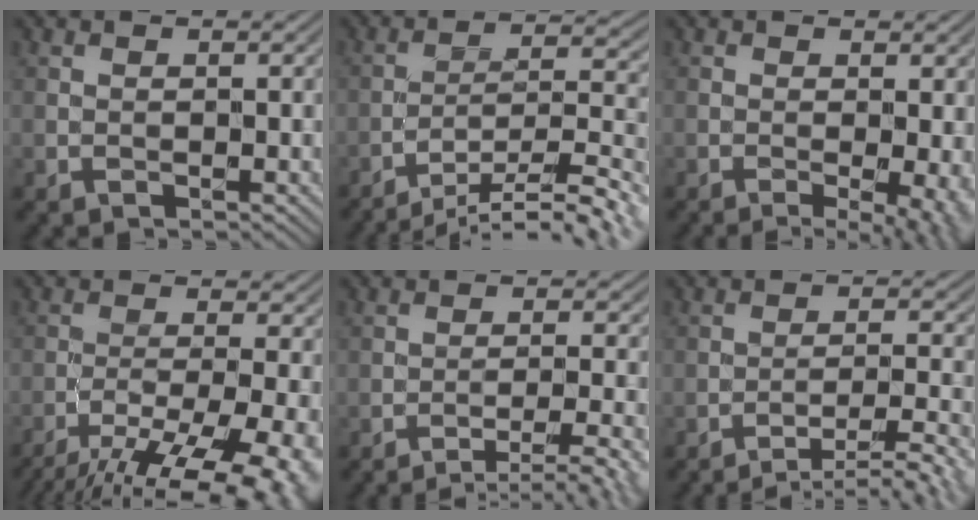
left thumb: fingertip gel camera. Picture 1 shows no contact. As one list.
[{"total": 15.6, "force": [-13.0, 3.0, 8.1], "torque": [-0.112, 0.007, -0.182]}, {"total": 5.8, "force": [-1.1, 1.5, 5.5], "torque": [-0.078, -0.007, -0.011]}, {"total": 14.4, "force": [-9.5, 3.8, 10.1], "torque": [-0.157, -0.035, -0.123]}, {"total": 6.8, "force": [-4.8, 1.0, 4.6], "torque": [-0.069, 0.007, -0.070]}, {"total": 8.9, "force": [-7.0, 1.2, 5.3], "torque": [-0.086, 0.007, -0.093]}]